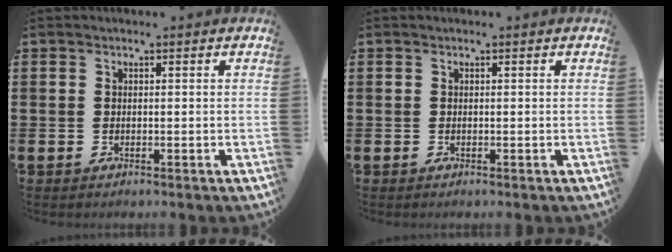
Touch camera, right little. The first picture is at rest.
{"total": 0.0}